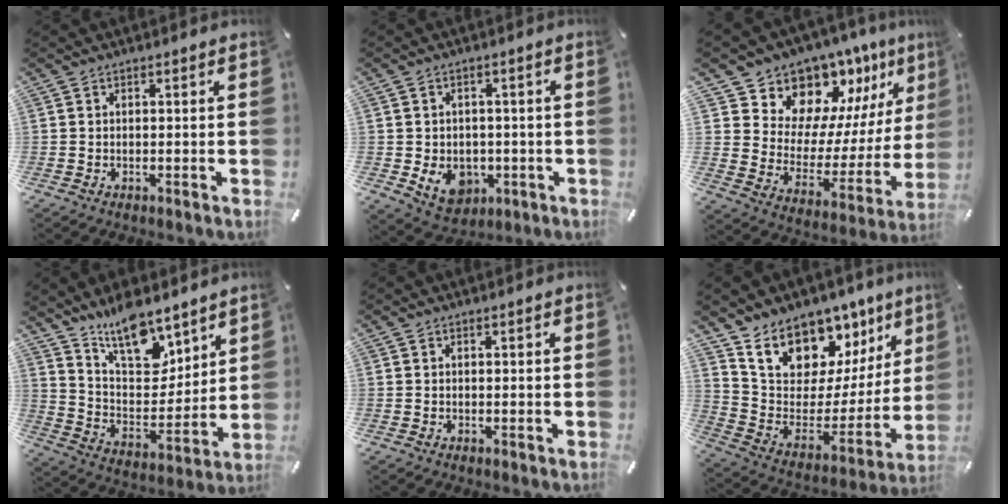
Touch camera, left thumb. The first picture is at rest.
{"total": 7.3, "force": [-1.8, 6.3, 3.3], "torque": [-0.045, 0.005, -0.032]}
{"total": 12.9, "force": [11.2, 6.4, 0.4], "torque": [-0.002, -0.134, 0.194]}
{"total": 14.7, "force": [12.1, 6.3, 5.6], "torque": [-0.106, -0.083, 0.224]}
{"total": 0.0}
{"total": 13.9, "force": [11.8, 7.1, 1.9], "torque": [-0.040, -0.120, 0.210]}